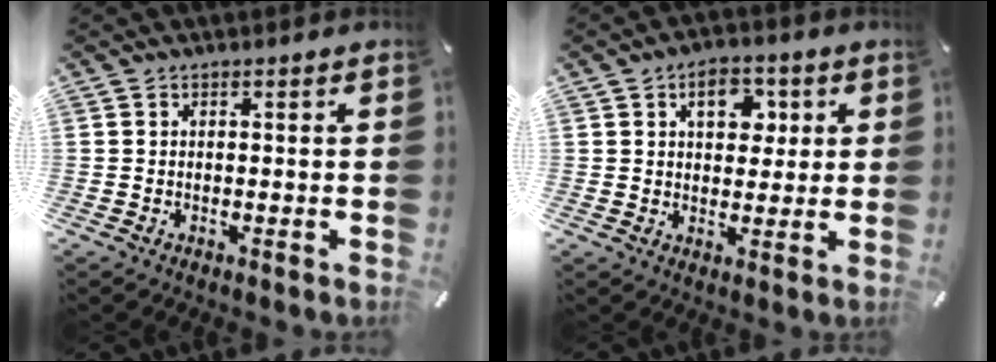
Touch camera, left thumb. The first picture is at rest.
{"total": 7.7, "force": [2.8, 5.3, 4.9], "torque": [-0.053, -0.006, 0.040]}